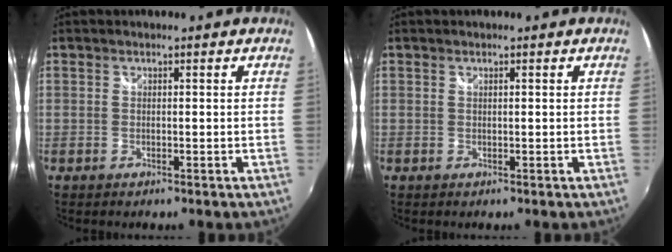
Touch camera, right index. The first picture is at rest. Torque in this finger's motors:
{"motor_torque": [-0.20, -0.08, 0.09, 0.01]}